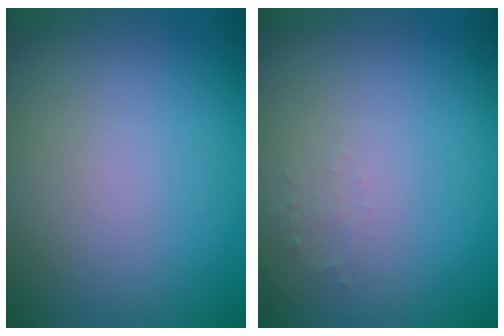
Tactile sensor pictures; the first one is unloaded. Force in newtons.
{"total": 0.8, "press": 0.8, "slide": 0.3}